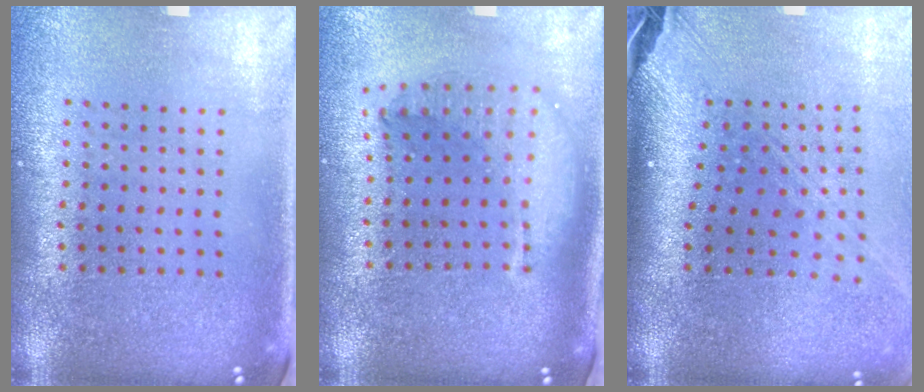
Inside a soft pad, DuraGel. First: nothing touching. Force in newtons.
{"total": 2.1, "press": 1.7, "slide": 1.3}
{"total": 2.9, "press": 2.0, "slide": 2.0}